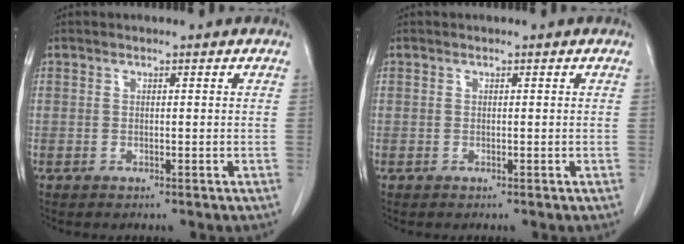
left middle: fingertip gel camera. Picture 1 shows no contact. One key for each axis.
{"total": 0.0}